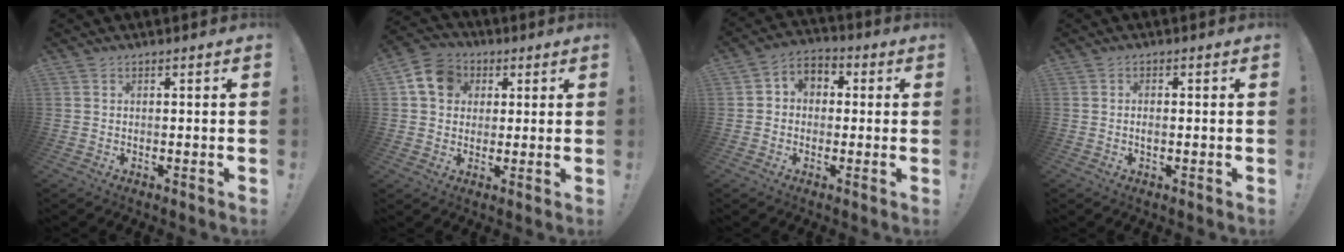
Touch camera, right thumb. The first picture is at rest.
{"total": 10.8, "force": [3.3, 9.0, 5.1], "torque": [-0.073, 0.000, 0.068]}
{"total": 5.4, "force": [-1.0, 4.9, 2.2], "torque": [-0.031, 0.018, -0.016]}
{"total": 1.3, "force": [-0.5, 0.7, 1.0], "torque": [-0.025, 0.006, -0.009]}